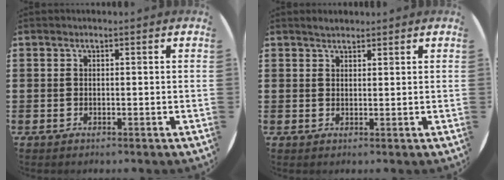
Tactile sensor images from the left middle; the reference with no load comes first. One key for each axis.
{"total": 1.5, "fx": 1.4, "fy": 0.3, "fz": 0.3, "tx": -0.007, "ty": 0.004, "tz": 0.026}